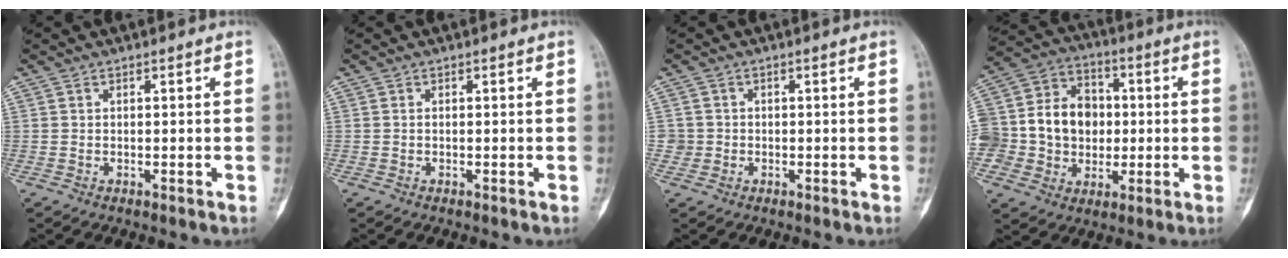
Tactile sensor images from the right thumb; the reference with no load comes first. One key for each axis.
{"total": 0.0}
{"total": 2.0, "fx": -0.4, "fy": 1.9, "fz": -0.2, "tx": 0.016, "ty": 0.008, "tz": -0.012}
{"total": 19.0, "fx": -0.2, "fy": 16.3, "fz": 9.6, "tx": -0.153, "ty": 0.047, "tz": 0.008}